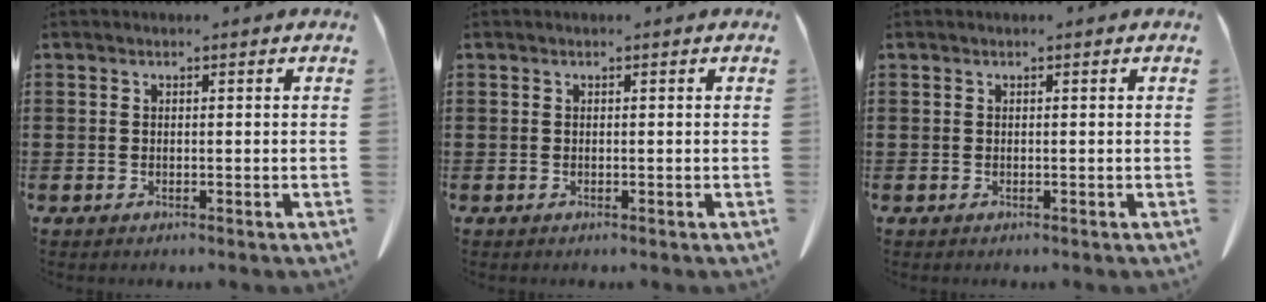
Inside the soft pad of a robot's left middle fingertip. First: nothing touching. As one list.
[{"total": 0.0}, {"total": 0.0}]